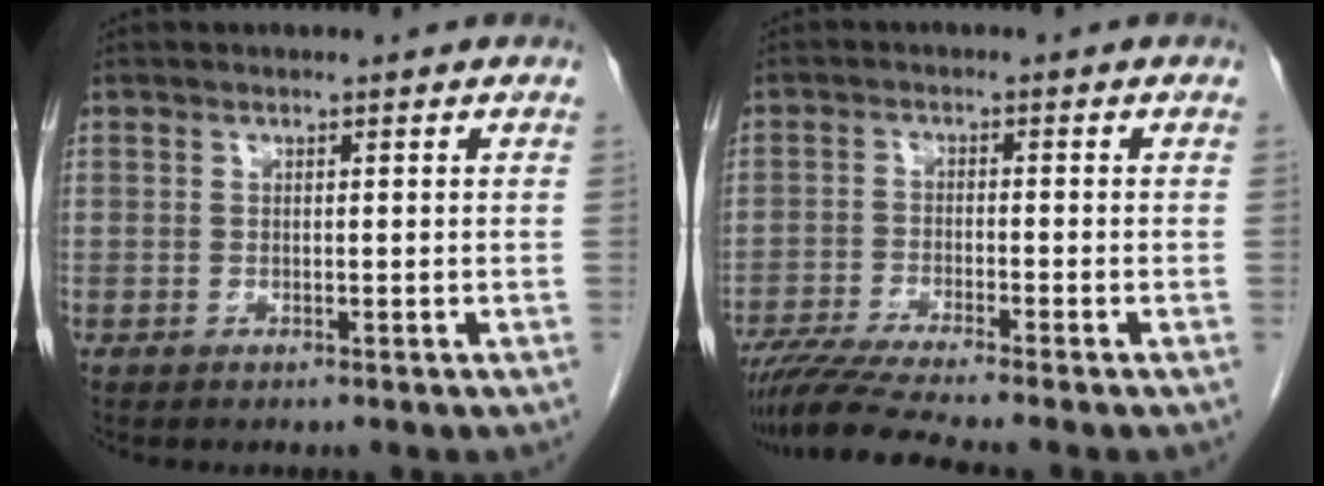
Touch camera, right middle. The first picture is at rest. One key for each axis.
{"total": 7.9, "fx": -6.8, "fy": -1.3, "fz": 3.8, "tx": -0.064, "ty": -0.025, "tz": -0.117}